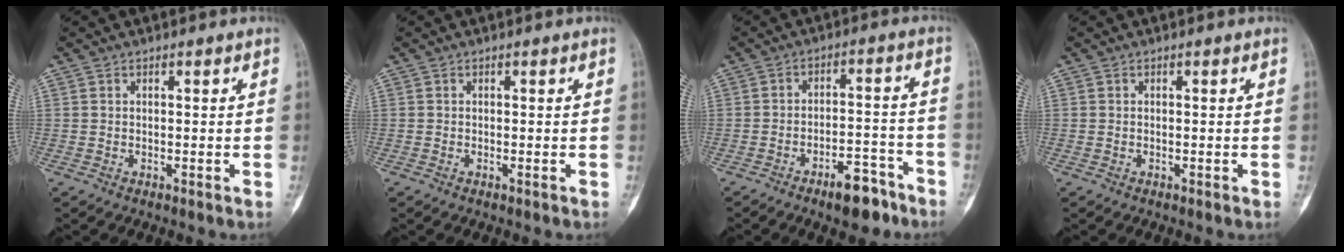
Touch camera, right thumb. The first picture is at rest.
{"total": 0.0}
{"total": 8.4, "force": [-5.8, 3.4, 5.1], "torque": [-0.063, 0.048, -0.083]}
{"total": 0.0}